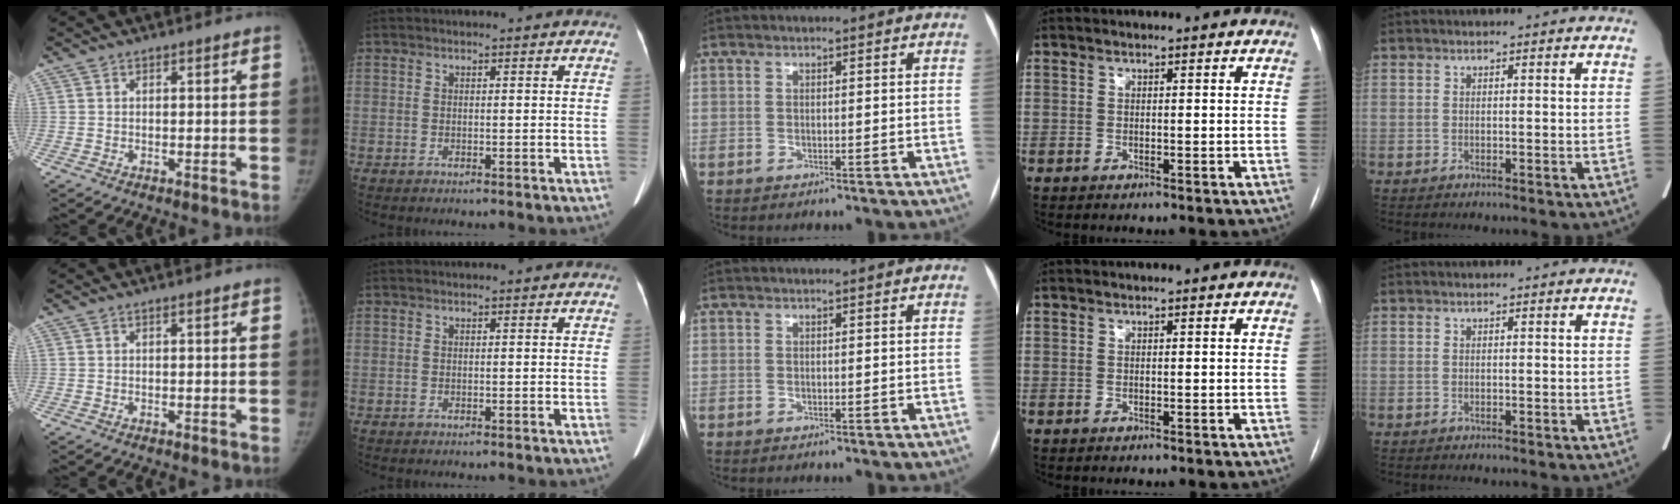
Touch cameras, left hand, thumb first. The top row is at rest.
{}